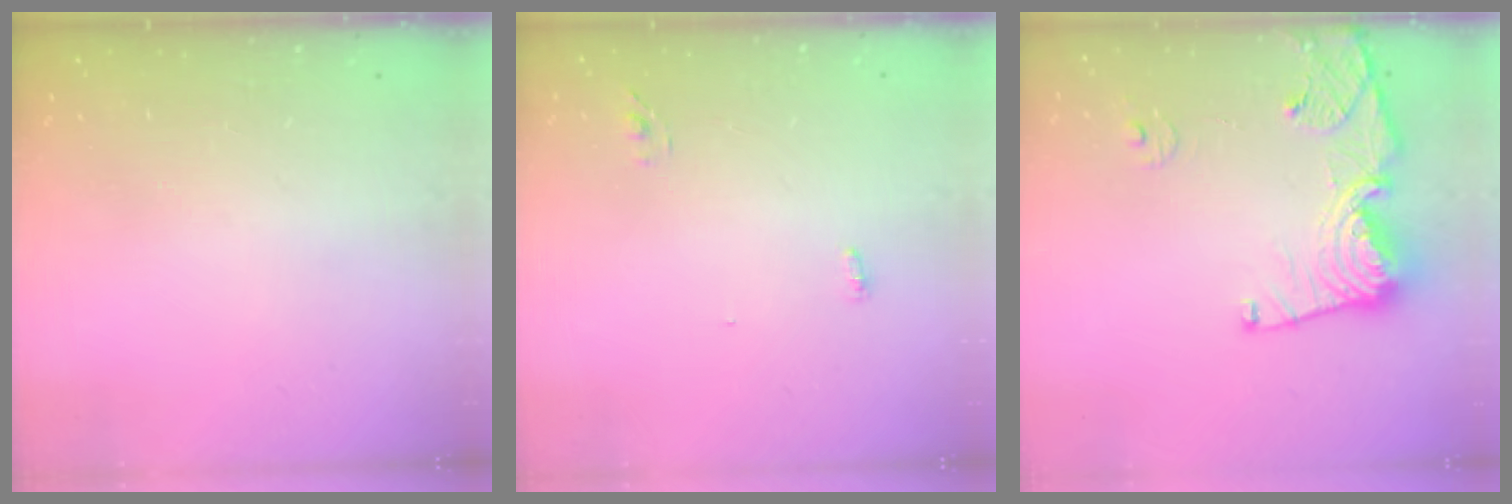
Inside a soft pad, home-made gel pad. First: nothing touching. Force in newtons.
{"total": 3.2, "press": 2.9, "slide": 1.5}
{"total": 14.7, "press": 14.6, "slide": 1.8}